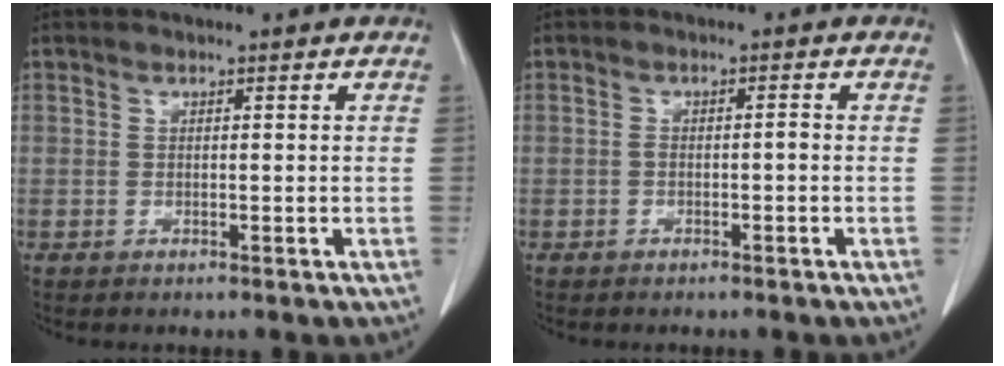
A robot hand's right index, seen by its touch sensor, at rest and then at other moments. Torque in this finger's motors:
{"motor_torque": [0.33, -0.27, 0.16, 0.02]}